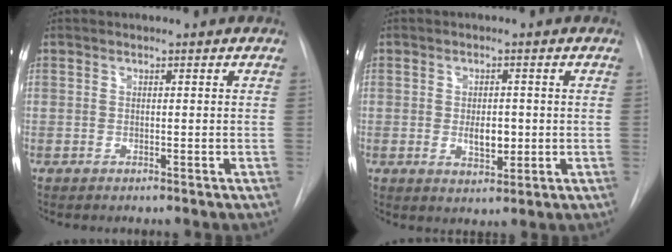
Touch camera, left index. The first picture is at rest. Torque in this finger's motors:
{"motor_torque": [1.00, -0.07, 0.37, 0.11]}